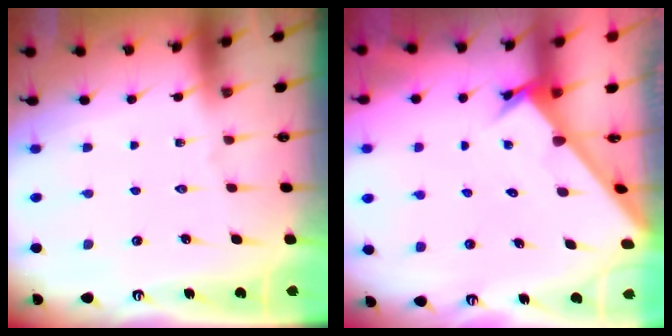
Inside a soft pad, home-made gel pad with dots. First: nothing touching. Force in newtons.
{"total": 2.7, "press": 2.7, "slide": 0.2}